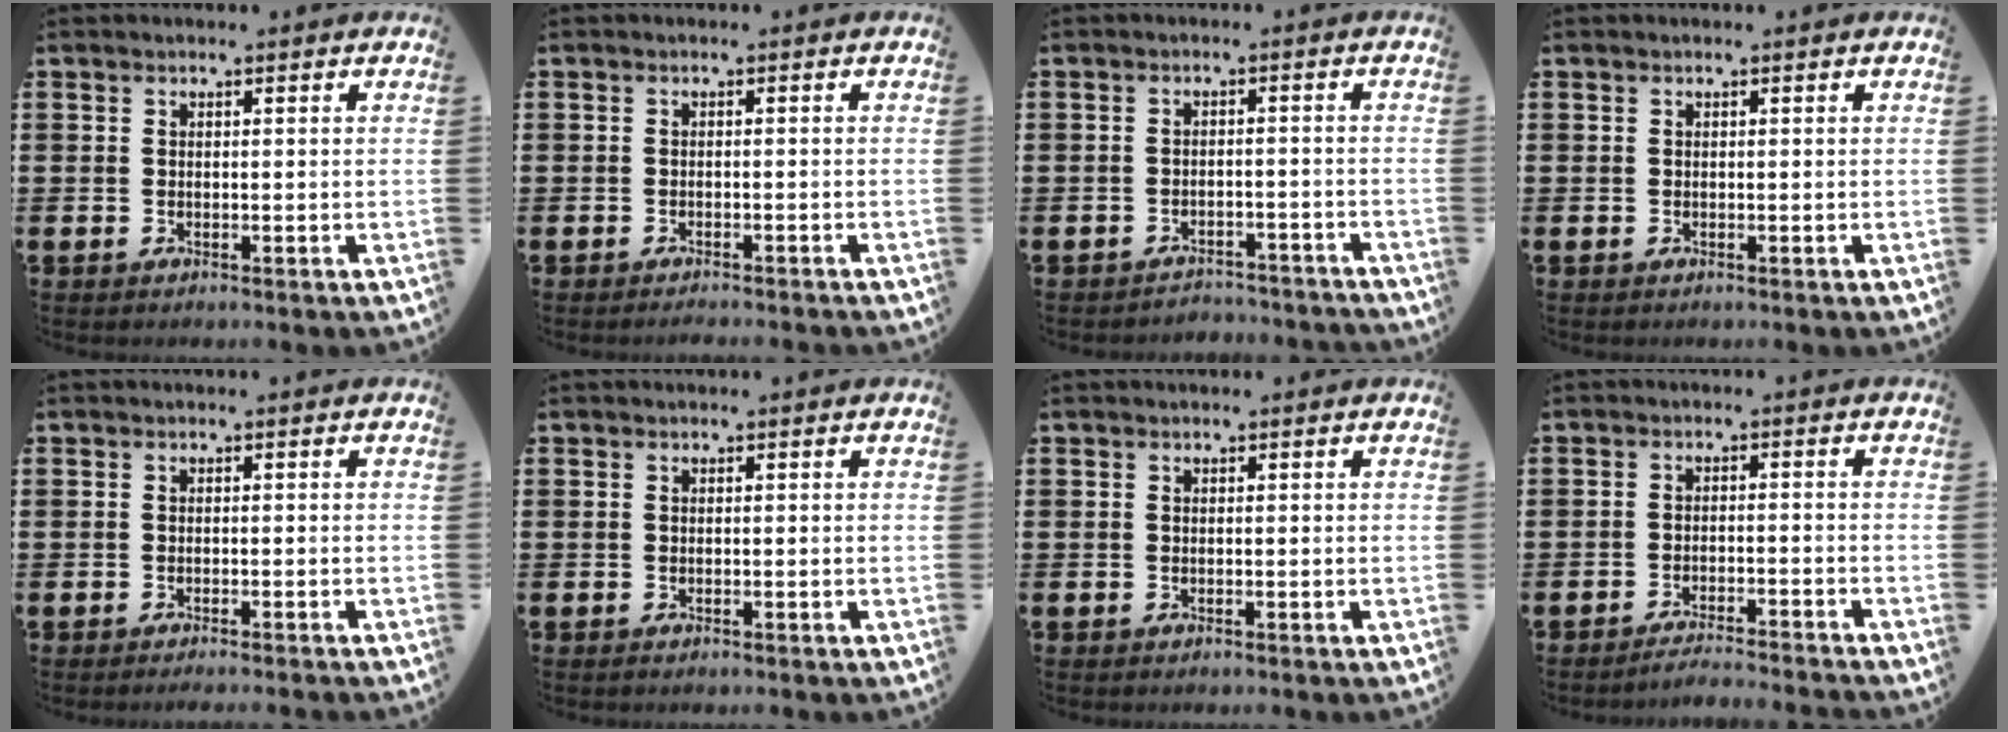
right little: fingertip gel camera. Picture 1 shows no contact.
{"total": 0.8, "force": [-0.7, -0.1, 0.1], "torque": [-0.002, -0.001, -0.015]}
{"total": 2.2, "force": [-2.2, 0.1, -0.3], "torque": [-0.003, 0.005, -0.048]}
{"total": 0.0}
{"total": 0.6, "force": [-0.5, -0.2, 0.1], "torque": [-0.001, -0.002, -0.011]}
{"total": 0.0}
{"total": 0.0}
{"total": 2.2, "force": [-2.1, -0.3, 0.5], "torque": [-0.008, 0.004, -0.042]}